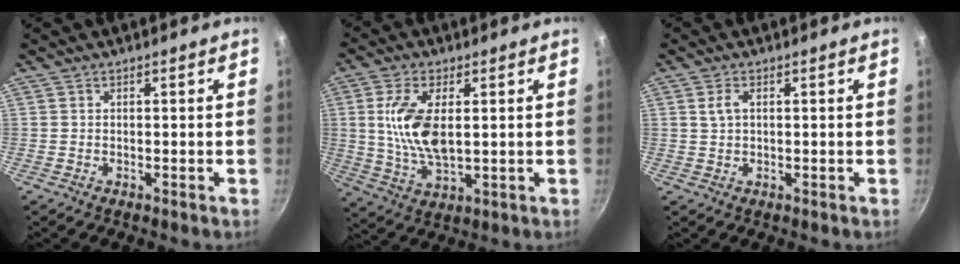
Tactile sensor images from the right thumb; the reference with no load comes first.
{"total": 11.4, "force": [1.5, 5.4, 9.9], "torque": [-0.203, -0.013, 0.035]}
{"total": 2.2, "force": [0.6, 1.2, 1.8], "torque": [-0.039, 0.004, 0.013]}